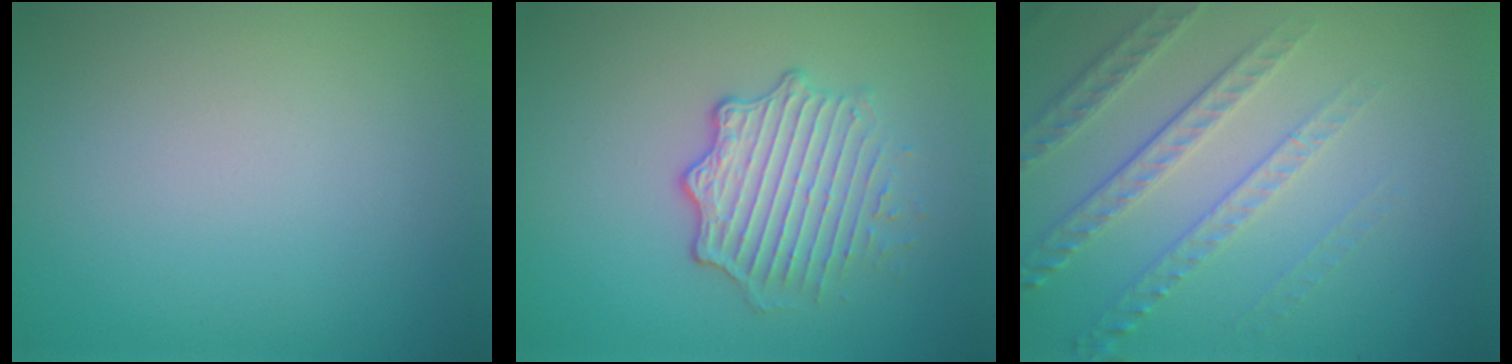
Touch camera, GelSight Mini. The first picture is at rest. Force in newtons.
{"total": 4.4, "press": 3.4, "slide": 2.8}
{"total": 4.8, "press": 3.4, "slide": 3.5}